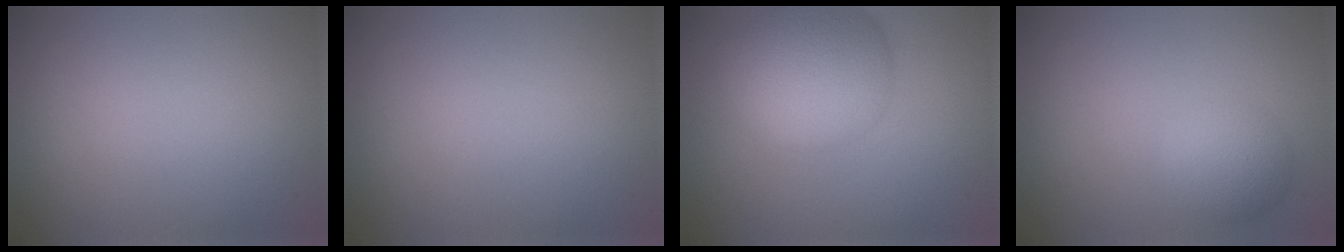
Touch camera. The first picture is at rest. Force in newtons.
{"total": 0.0}
{"total": 7.8, "press": 7.8, "slide": 0.5}
{"total": 2.7, "press": 2.7, "slide": 0.1}